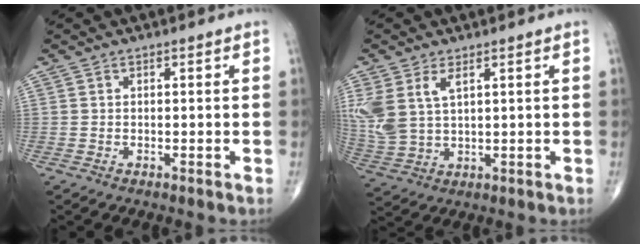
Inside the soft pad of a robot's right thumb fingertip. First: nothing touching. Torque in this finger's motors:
{"motor_torque": [-0.06, 0.07, 0.85, 0.41, 0.11]}